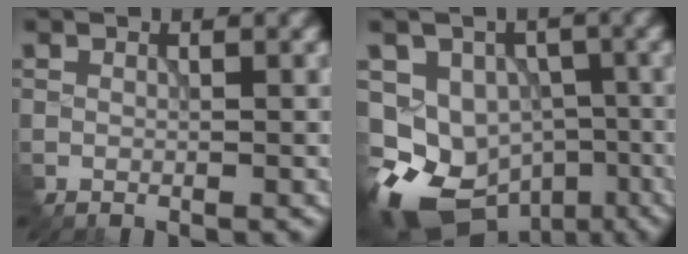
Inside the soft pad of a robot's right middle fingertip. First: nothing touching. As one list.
[{"total": 12.4, "force": [-6.5, 9.4, 4.9], "torque": [-0.094, -0.022, -0.093]}]